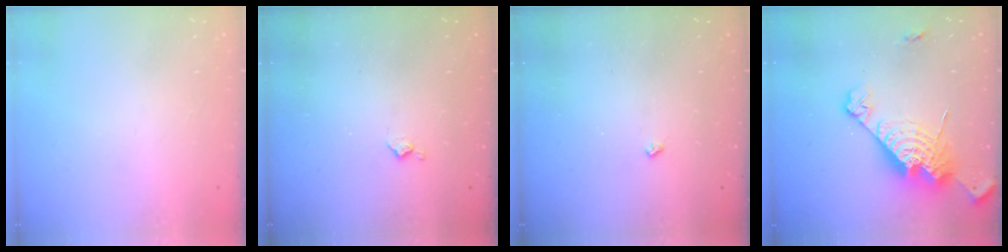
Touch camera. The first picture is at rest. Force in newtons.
{"total": 3.3, "press": 3.3, "slide": 0.6}
{"total": 2.2, "press": 2.1, "slide": 0.4}
{"total": 19.9, "press": 19.8, "slide": 1.7}